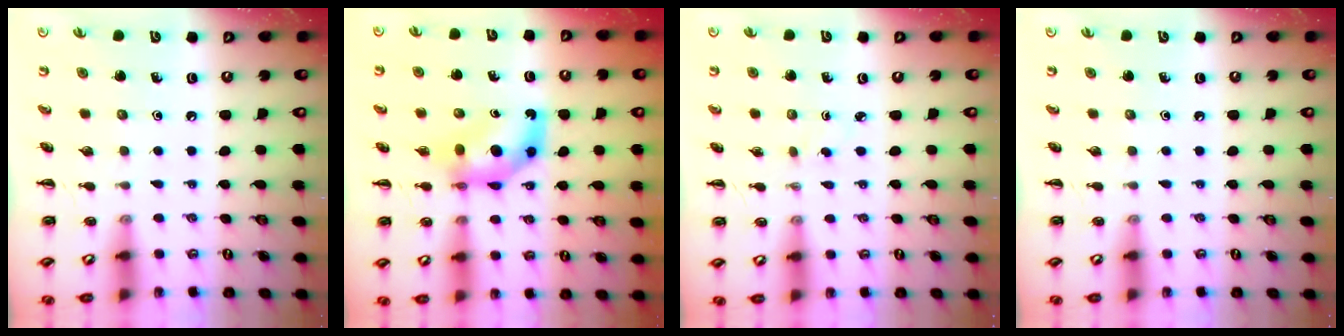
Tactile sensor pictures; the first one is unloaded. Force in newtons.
{"total": 8.0, "press": 7.9, "slide": 1.5}
{"total": 0.9, "press": 0.7, "slide": 0.5}
{"total": 0.0}